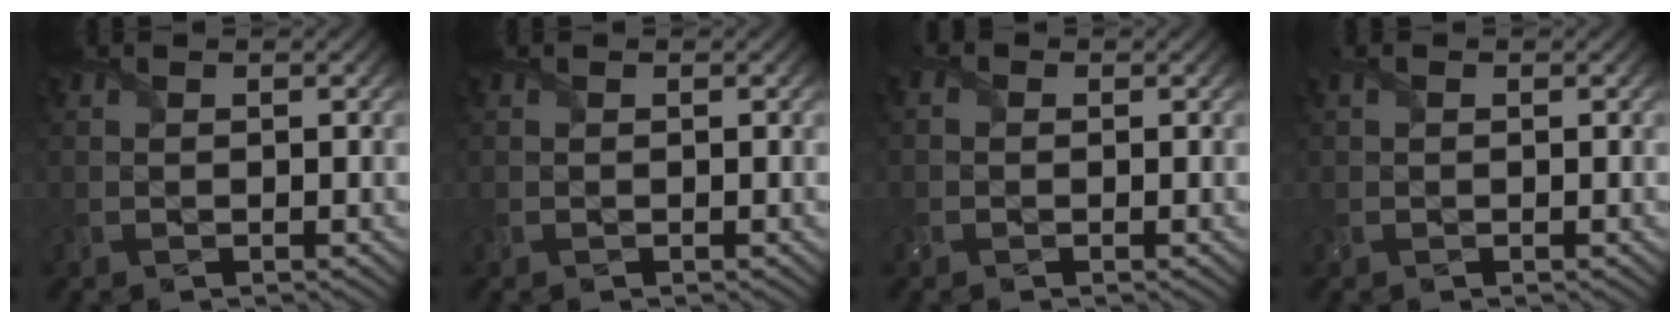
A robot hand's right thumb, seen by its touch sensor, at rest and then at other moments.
{"total": 0.0}
{"total": 1.2, "force": [-0.4, 1.1, 0.4], "torque": [-0.011, -0.001, -0.011]}
{"total": 1.2, "force": [0.4, 0.7, 0.8], "torque": [-0.024, 0.007, 0.004]}